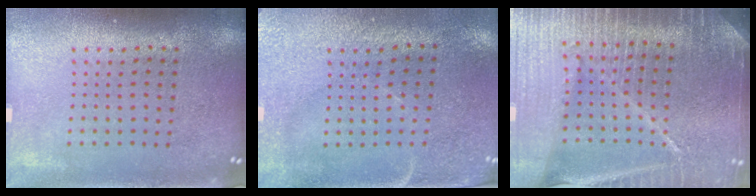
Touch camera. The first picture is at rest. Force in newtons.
{"total": 2.9, "press": 2.5, "slide": 1.6}
{"total": 5.8, "press": 5.1, "slide": 2.9}